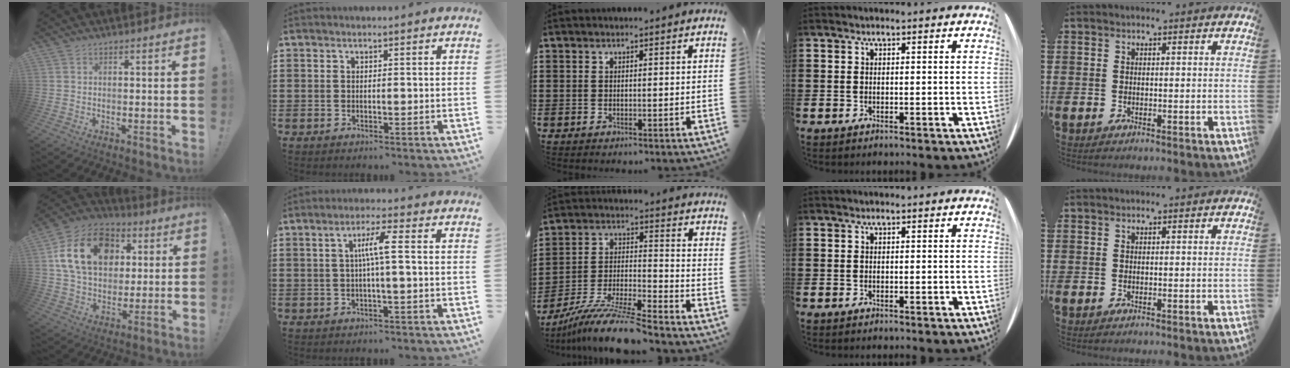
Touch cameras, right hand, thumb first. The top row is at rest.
{"thumb": {"total": 20.8, "force": [6.6, 15.0, 12.9], "torque": [-0.210, -0.011, 0.123]}, "index": {"total": 4.5, "force": [0.1, 0.1, 4.5], "torque": [-0.085, 0.004, -0.004]}, "middle": {"total": 10.9, "force": [-9.8, 0.2, 4.7], "torque": [-0.089, 0.011, -0.193]}}